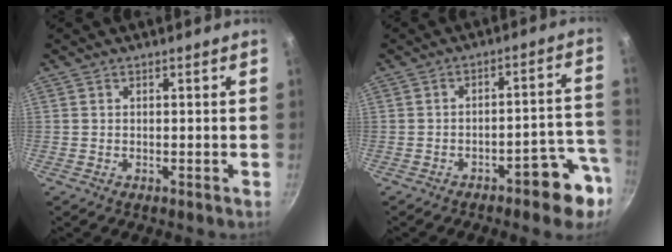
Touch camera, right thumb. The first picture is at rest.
{"total": 9.3, "force": [-4.9, 3.3, 7.2], "torque": [-0.051, 0.050, -0.059]}